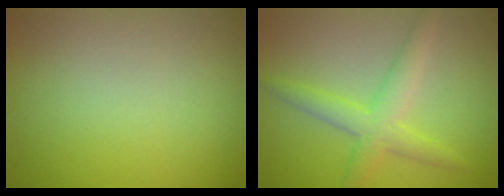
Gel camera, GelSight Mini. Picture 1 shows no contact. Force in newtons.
{"total": 3.4, "press": 3.4, "slide": 0.2}